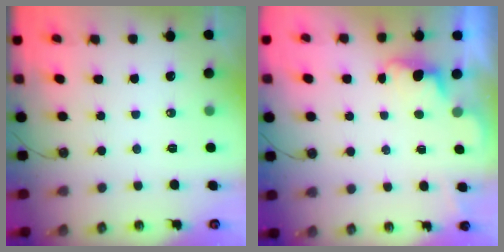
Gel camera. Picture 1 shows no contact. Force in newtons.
{"total": 0.9, "press": 0.6, "slide": 0.7}